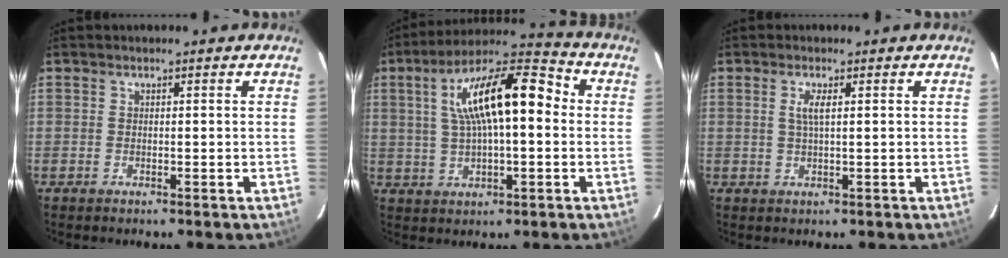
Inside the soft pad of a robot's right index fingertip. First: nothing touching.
{"total": 16.7, "force": [2.6, 6.0, 15.4], "torque": [-0.267, 0.034, 0.037]}
{"total": 2.3, "force": [0.7, 0.3, 2.2], "torque": [-0.044, 0.001, 0.013]}